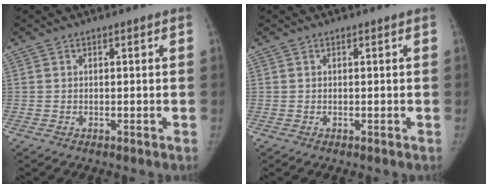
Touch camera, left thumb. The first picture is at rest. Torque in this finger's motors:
{"motor_torque": [0.00, 0.00, 0.01, -0.01, 0.00]}